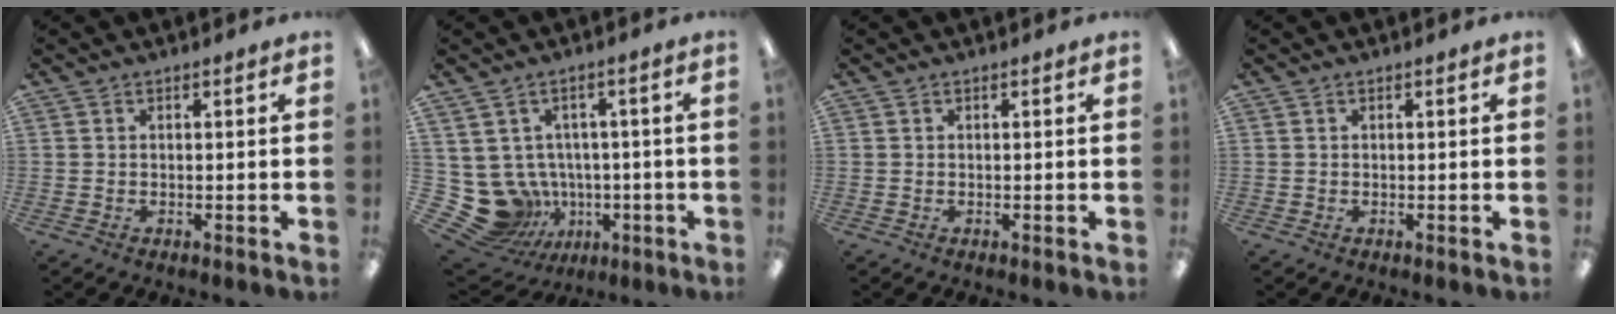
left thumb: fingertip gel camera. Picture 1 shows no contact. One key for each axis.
{"total": 11.5, "fx": -1.9, "fy": 10.7, "fz": 3.7, "tx": -0.118, "ty": -0.010, "tz": -0.017}
{"total": 0.0}
{"total": 0.0}